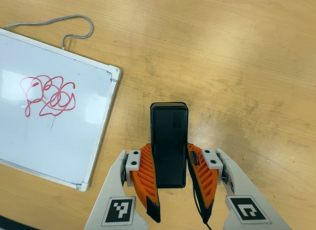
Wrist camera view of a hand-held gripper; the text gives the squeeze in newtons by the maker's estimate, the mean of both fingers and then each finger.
{"total": 5.1, "left": 3.7, "right": 6.5}